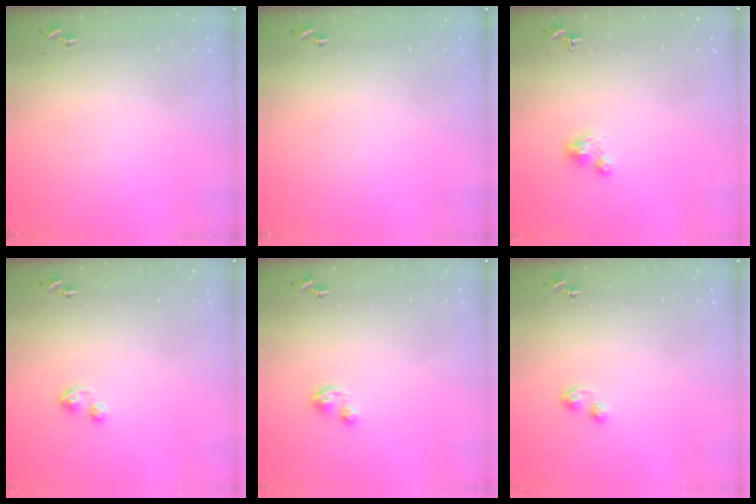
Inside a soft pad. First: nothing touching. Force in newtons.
{"total": 0.0}
{"total": 2.4, "press": 2.4, "slide": 0.2}
{"total": 2.9, "press": 2.9, "slide": 0.4}
{"total": 1.9, "press": 1.9, "slide": 0.3}
{"total": 3.8, "press": 3.8, "slide": 0.5}